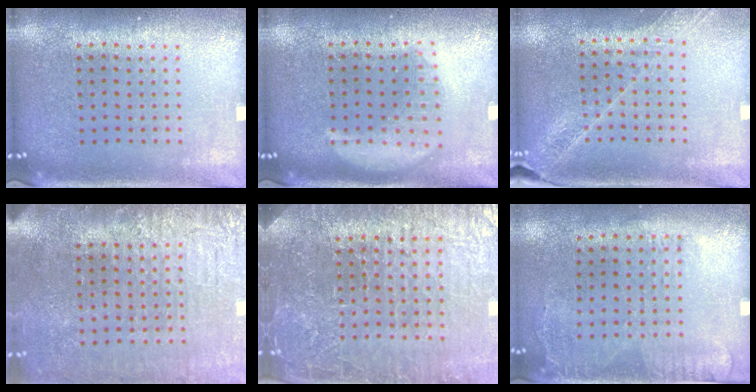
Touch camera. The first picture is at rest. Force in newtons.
{"total": 2.8, "press": 2.8, "slide": 0.3}
{"total": 1.6, "press": 1.6, "slide": 0.0}
{"total": 4.1, "press": 3.7, "slide": 1.7}
{"total": 5.9, "press": 5.3, "slide": 2.6}
{"total": 1.7, "press": 1.2, "slide": 1.2}